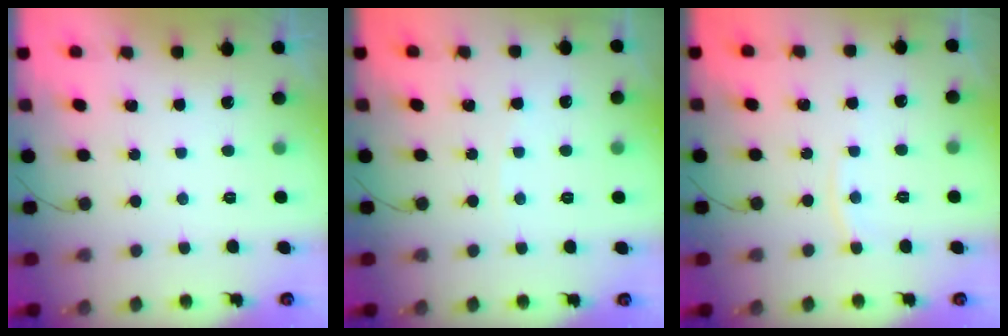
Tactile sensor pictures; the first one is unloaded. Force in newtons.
{"total": 1.8, "press": 1.7, "slide": 0.2}
{"total": 3.9, "press": 3.9, "slide": 0.2}